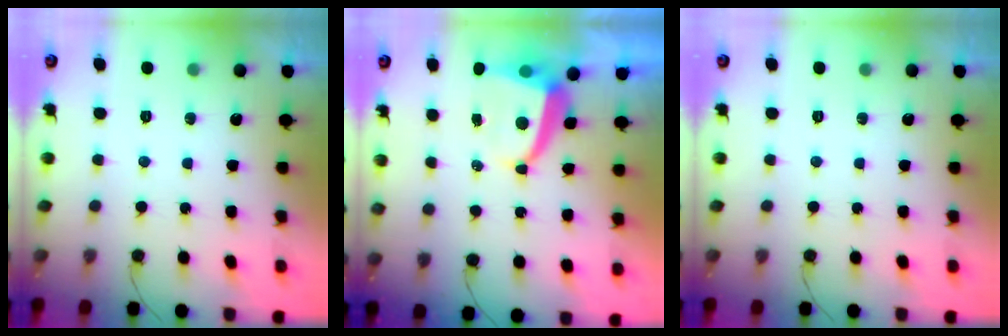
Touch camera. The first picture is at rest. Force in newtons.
{"total": 6.0, "press": 5.9, "slide": 0.7}
{"total": 0.0}